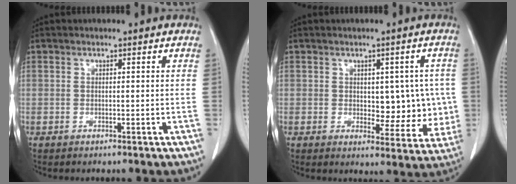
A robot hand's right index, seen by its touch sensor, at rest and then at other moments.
{"total": 7.2, "force": [0.3, 4.1, 5.9], "torque": [-0.051, 0.010, 0.016]}